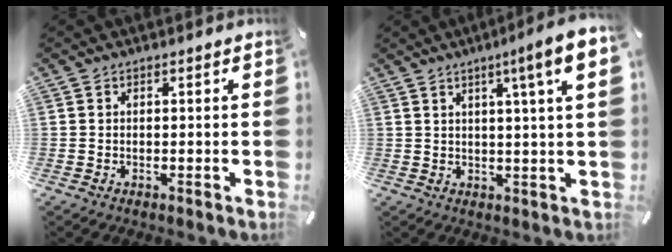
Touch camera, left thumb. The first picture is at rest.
{"total": 8.8, "force": [3.8, 0.2, 8.0], "torque": [-0.123, -0.012, 0.055]}